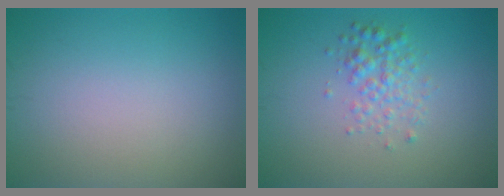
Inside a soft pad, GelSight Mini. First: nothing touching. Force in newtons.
{"total": 2.3, "press": 2.3, "slide": 0.1}